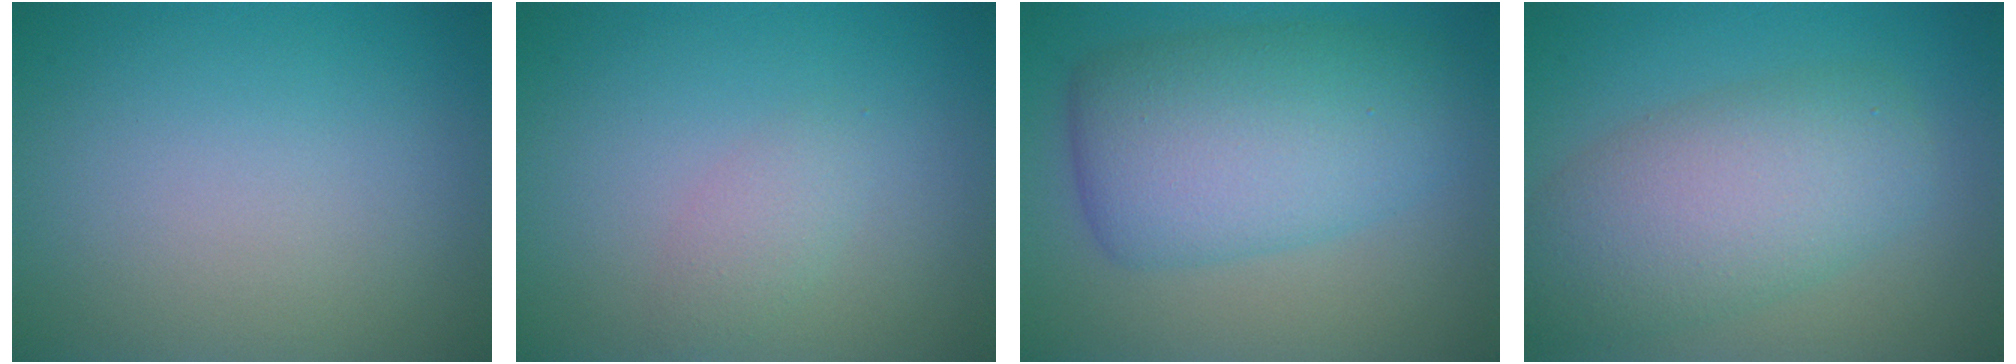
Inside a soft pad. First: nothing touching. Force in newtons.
{"total": 1.5, "press": 1.5, "slide": 0.1}
{"total": 8.2, "press": 8.2, "slide": 0.2}
{"total": 7.1, "press": 7.1, "slide": 0.2}